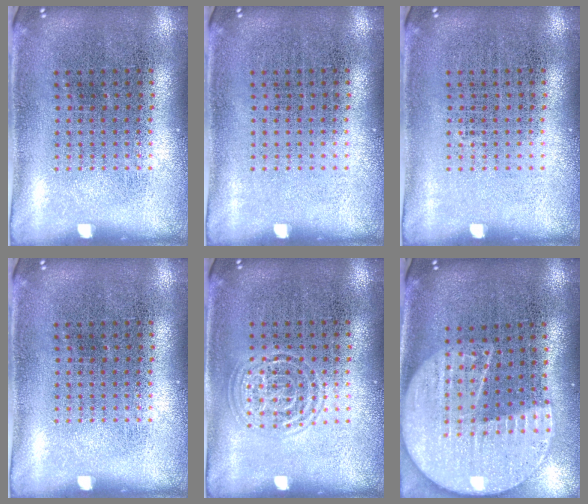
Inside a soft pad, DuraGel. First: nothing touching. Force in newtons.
{"total": 0.0}
{"total": 0.0}
{"total": 0.0}
{"total": 1.4, "press": 1.3, "slide": 0.2}
{"total": 2.3, "press": 2.0, "slide": 1.1}